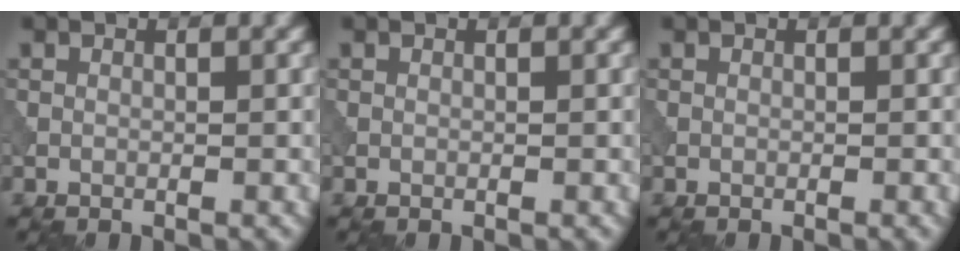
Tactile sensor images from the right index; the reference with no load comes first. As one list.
[{"total": 0.0}, {"total": 0.5, "force": [-0.2, 0.1, 0.5], "torque": [-0.006, -0.001, -0.005]}]